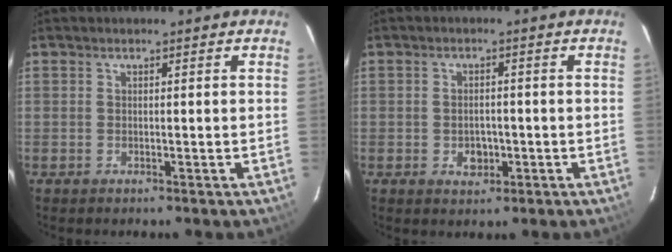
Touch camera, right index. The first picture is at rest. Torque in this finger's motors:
{"motor_torque": [-0.04, 0.01, 0.01, 0.00]}